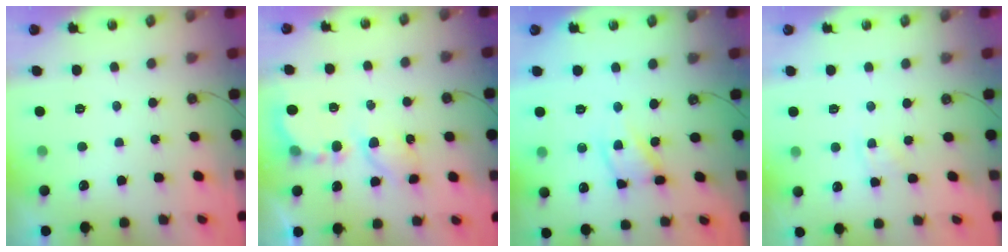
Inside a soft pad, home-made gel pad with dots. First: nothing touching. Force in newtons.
{"total": 6.4, "press": 6.4, "slide": 0.3}
{"total": 13.9, "press": 13.8, "slide": 1.4}
{"total": 4.7, "press": 4.6, "slide": 0.6}